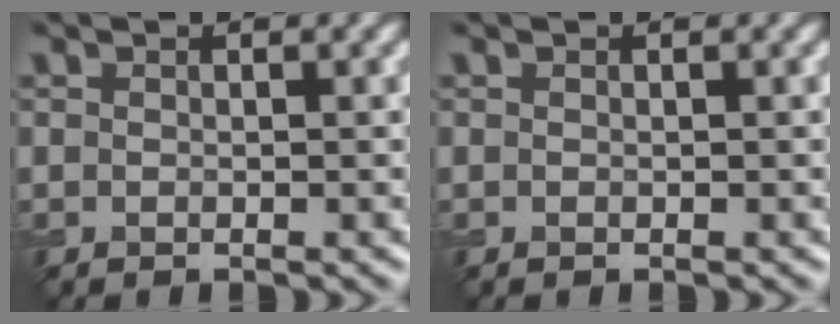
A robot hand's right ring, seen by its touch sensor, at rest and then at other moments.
{"total": 0.0}